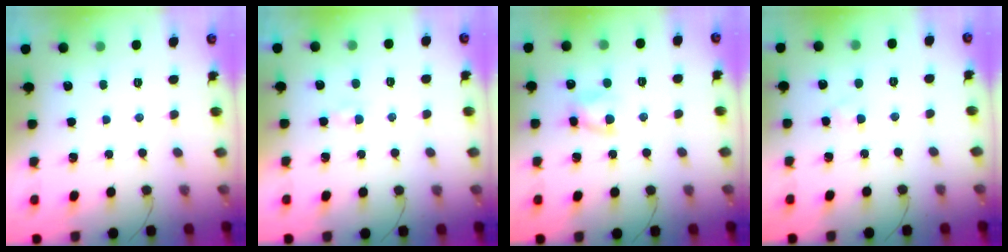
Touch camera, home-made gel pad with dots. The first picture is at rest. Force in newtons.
{"total": 1.5, "press": 1.4, "slide": 0.6}
{"total": 5.3, "press": 5.2, "slide": 1.2}
{"total": 2.0, "press": 1.7, "slide": 1.0}